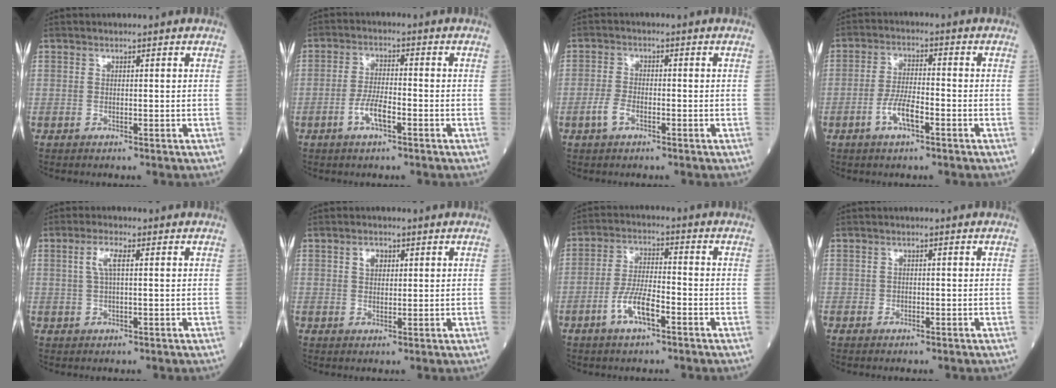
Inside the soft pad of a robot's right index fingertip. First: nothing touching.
{"total": 4.4, "force": [-2.1, 1.1, 3.7], "torque": [-0.068, 0.003, -0.041]}
{"total": 3.0, "force": [-1.5, 1.4, 2.2], "torque": [-0.044, 0.003, -0.031]}
{"total": 5.2, "force": [-2.5, 1.3, 4.4], "torque": [-0.081, 0.003, -0.047]}
{"total": 3.3, "force": [0.9, 0.7, 3.1], "torque": [-0.066, 0.008, 0.020]}
{"total": 2.4, "force": [1.0, 1.6, 1.4], "torque": [-0.023, 0.004, 0.017]}
{"total": 6.5, "force": [-3.1, 1.7, 5.4], "torque": [-0.105, 0.003, -0.060]}
{"total": 0.7, "force": [-0.3, 0.7, 0.1], "torque": [0.001, 0.004, -0.006]}